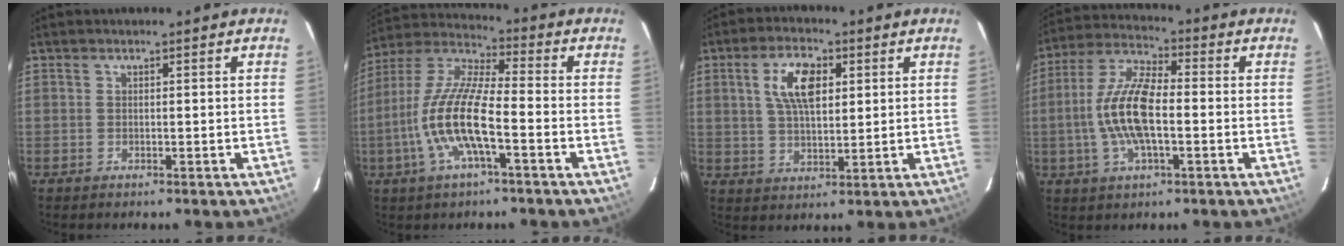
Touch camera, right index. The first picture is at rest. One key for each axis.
{"total": 14.0, "fx": -4.3, "fy": 2.9, "fz": 12.9, "tx": -0.268, "ty": -0.003, "tz": -0.090}
{"total": 8.6, "fx": 2.9, "fy": 4.0, "fz": 7.1, "tx": -0.135, "ty": 0.012, "tz": 0.054}
{"total": 12.8, "fx": -1.9, "fy": 4.5, "fz": 11.8, "tx": -0.245, "ty": 0.007, "tz": -0.041}